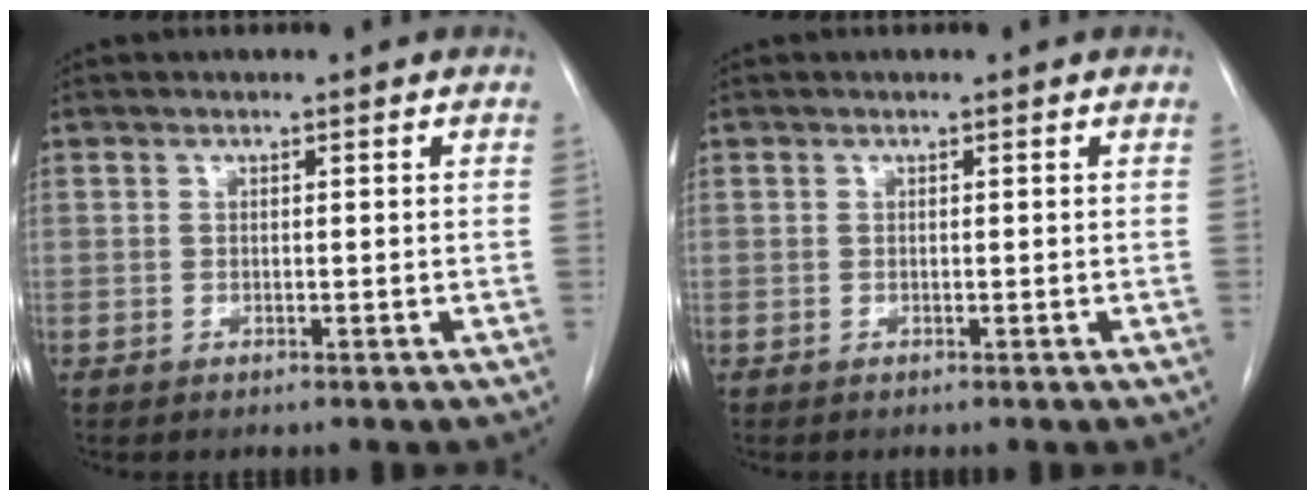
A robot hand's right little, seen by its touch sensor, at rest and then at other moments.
{"total": 0.0}